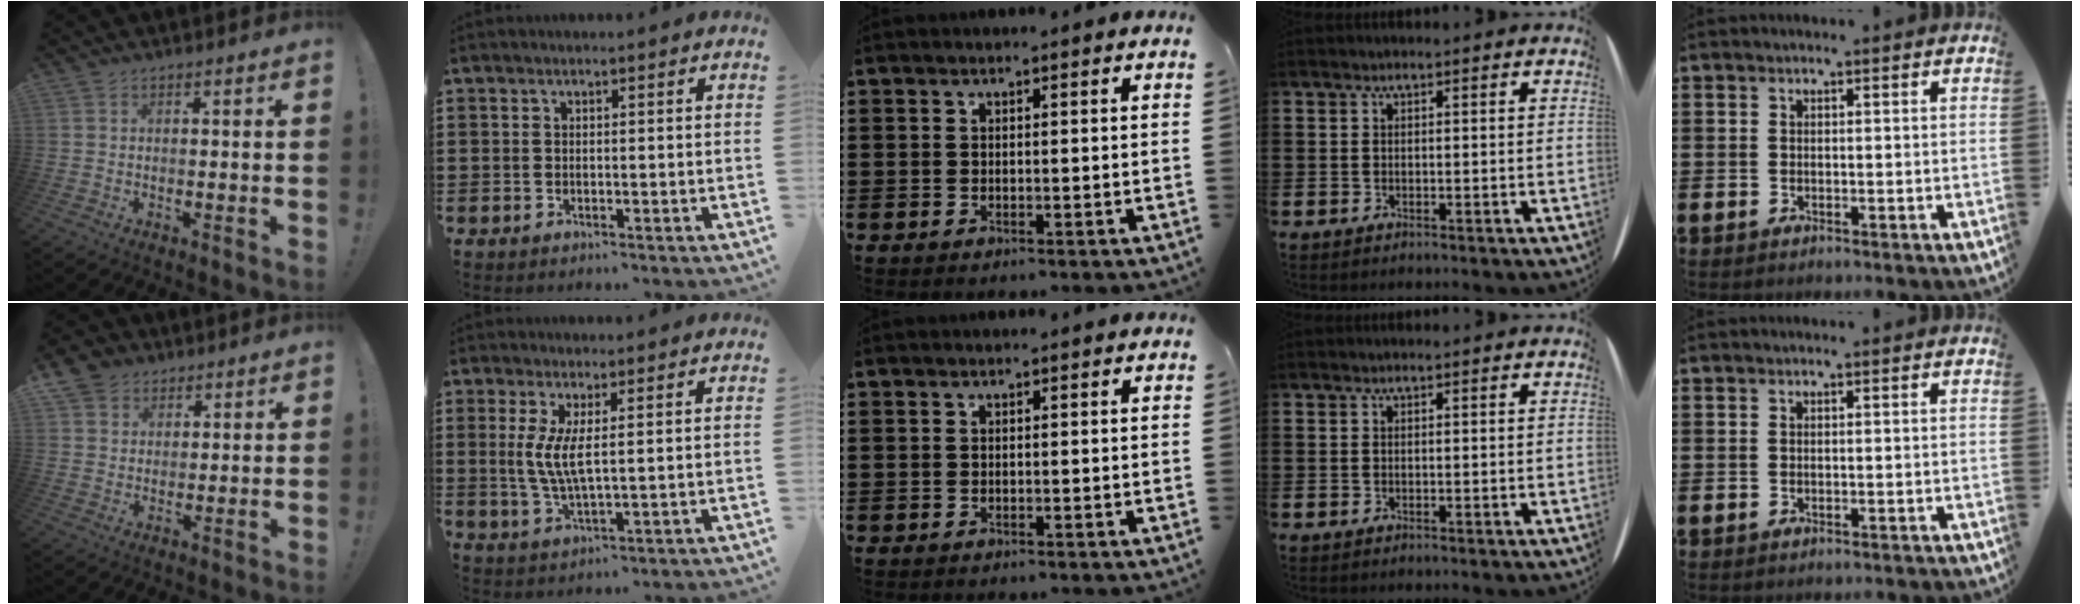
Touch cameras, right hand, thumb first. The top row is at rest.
{"thumb": {"total": 6.2, "force": [3.9, 4.7, 0.9], "torque": [-0.014, -0.025, 0.077]}, "index": {"total": 5.0, "force": [0.9, 1.0, 4.8], "torque": [-0.103, -0.006, 0.013]}}